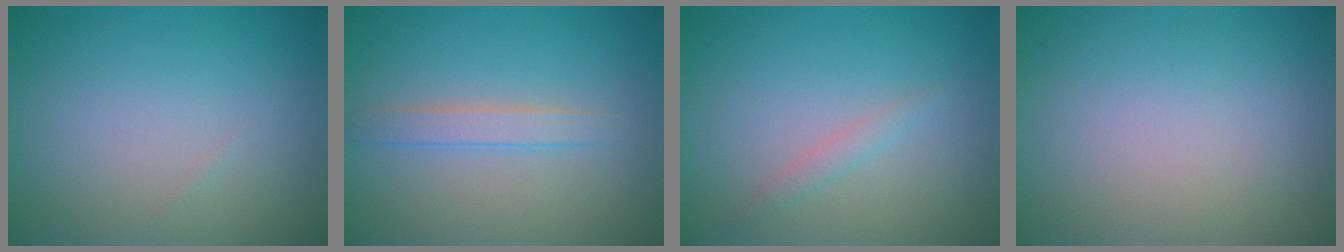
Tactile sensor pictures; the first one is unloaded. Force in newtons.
{"total": 1.8, "press": 1.8, "slide": 0.1}
{"total": 1.1, "press": 1.1, "slide": 0.2}
{"total": 0.0}